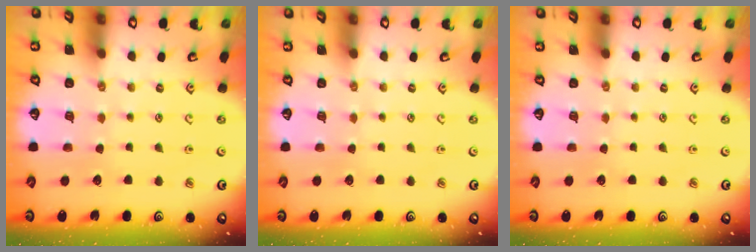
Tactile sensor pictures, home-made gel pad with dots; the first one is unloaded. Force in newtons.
{"total": 0.0}
{"total": 0.0}